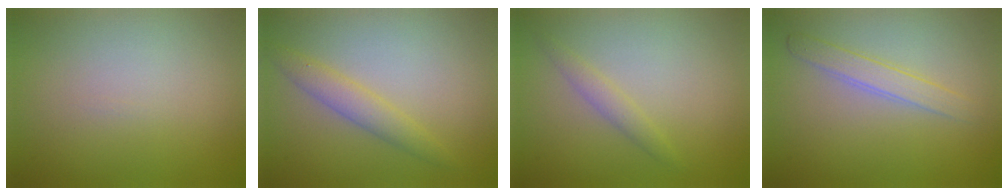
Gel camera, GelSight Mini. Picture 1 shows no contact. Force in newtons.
{"total": 2.3, "press": 2.3, "slide": 0.1}
{"total": 1.1, "press": 1.1, "slide": 0.1}
{"total": 2.1, "press": 2.1, "slide": 0.0}